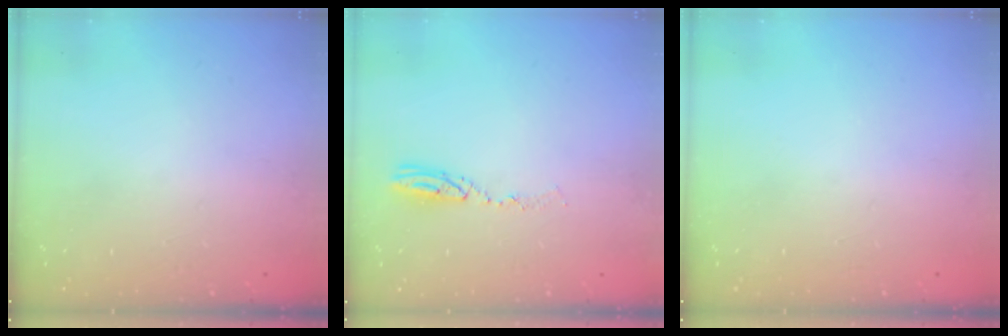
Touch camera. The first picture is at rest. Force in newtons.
{"total": 5.4, "press": 5.3, "slide": 0.6}
{"total": 1.0, "press": 0.0, "slide": 1.0}